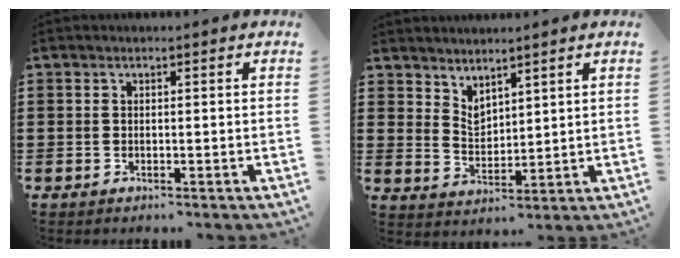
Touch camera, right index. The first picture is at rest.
{"total": 3.3, "force": [3.1, 1.0, 0.3], "torque": [-0.015, -0.009, 0.059]}